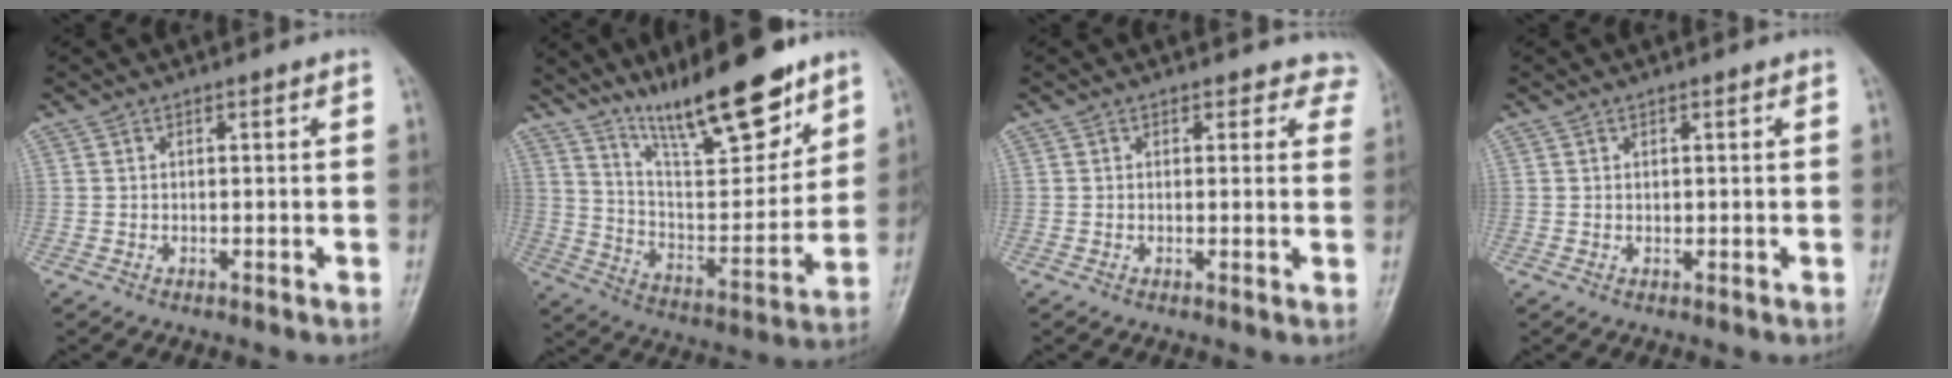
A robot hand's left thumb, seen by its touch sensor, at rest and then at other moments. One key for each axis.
{"total": 20.1, "fx": 14.6, "fy": 5.3, "fz": 12.8, "tx": -0.163, "ty": -0.086, "tz": 0.253}
{"total": 4.8, "fx": 4.3, "fy": 2.2, "fz": -0.2, "tx": 0.049, "ty": -0.018, "tz": 0.019}
{"total": 0.5, "fx": 0.3, "fy": 0.3, "fz": 0.3, "tx": 0.001, "ty": -0.002, "tz": 0.008}